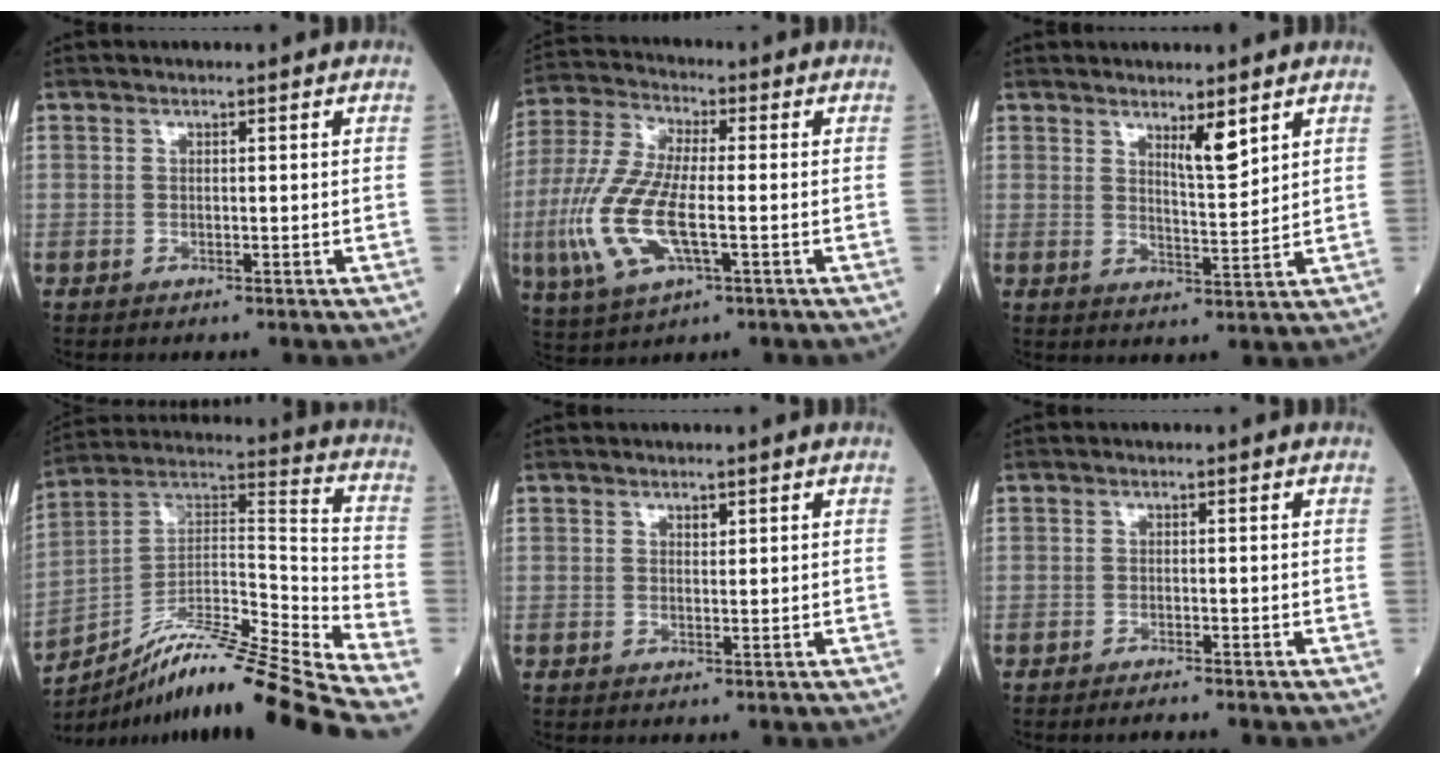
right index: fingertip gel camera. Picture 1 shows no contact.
{"total": 13.3, "force": [-2.9, 4.1, 12.3], "torque": [-0.280, -0.008, -0.053]}
{"total": 4.2, "force": [2.9, 0.4, 3.1], "torque": [-0.055, -0.011, 0.052]}
{"total": 21.9, "force": [-17.9, -2.1, 12.4], "torque": [-0.199, 0.017, -0.314]}
{"total": 0.8, "force": [0.5, 0.4, 0.5], "torque": [-0.005, -0.003, 0.008]}
{"total": 2.0, "force": [-1.9, -0.4, 0.7], "torque": [-0.008, 0.000, -0.027]}